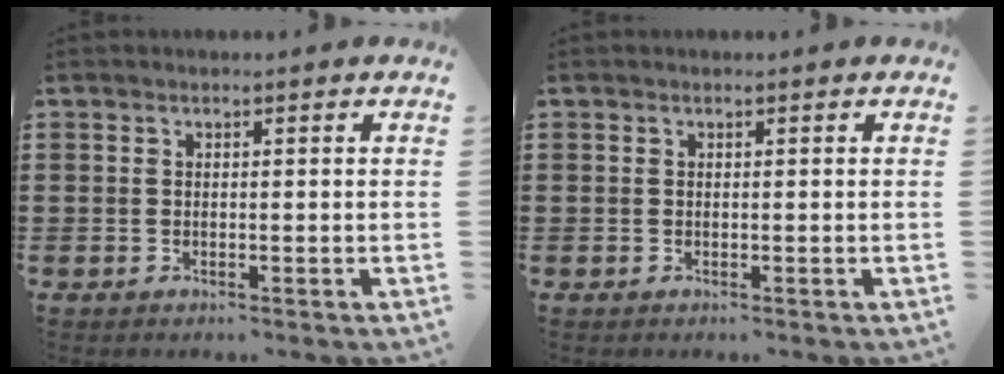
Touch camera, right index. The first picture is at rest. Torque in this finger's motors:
{"motor_torque": [1.67, 0.46, 0.00, 0.00]}